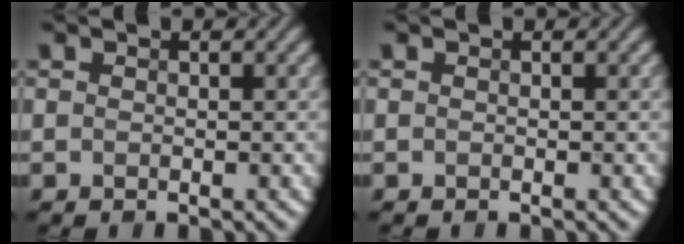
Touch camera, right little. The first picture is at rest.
{"total": 0.0}